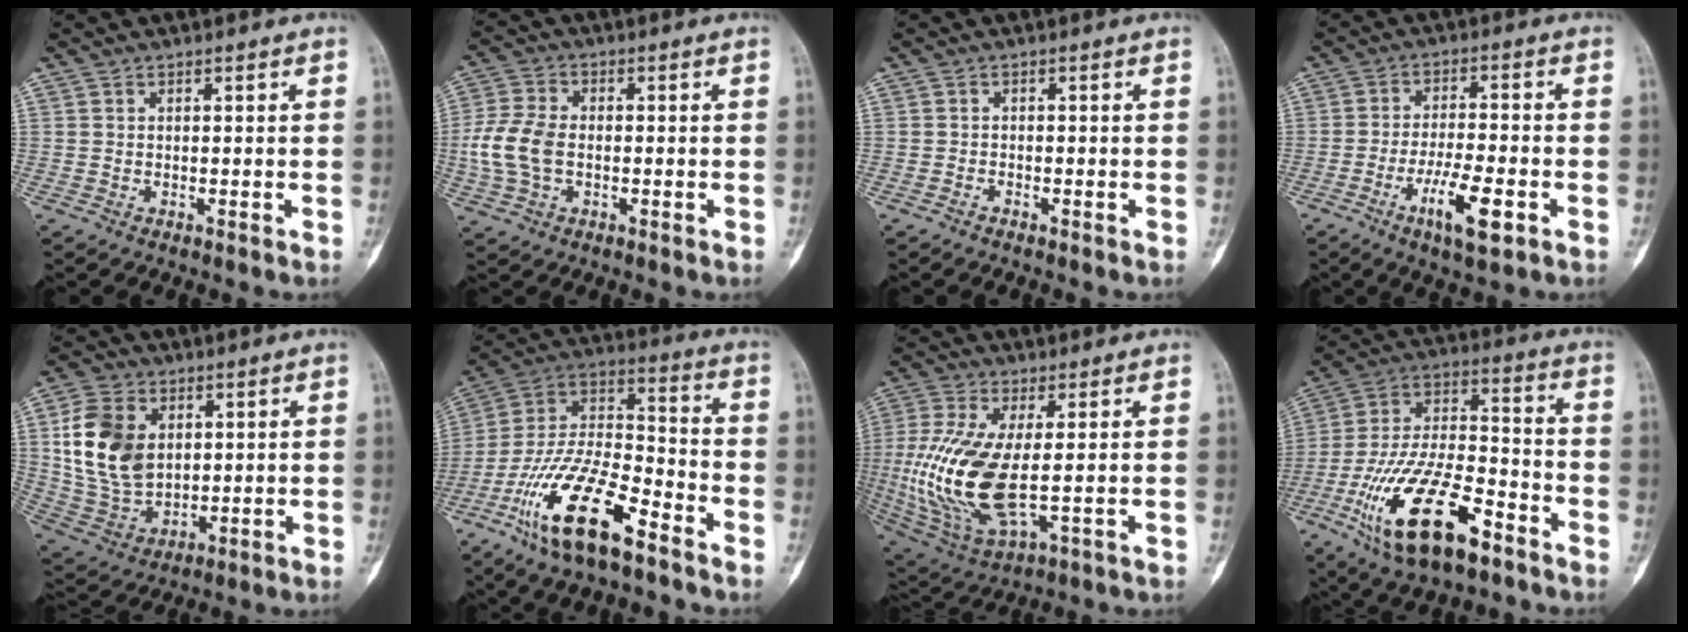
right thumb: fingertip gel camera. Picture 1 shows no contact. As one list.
[{"total": 9.2, "force": [-1.0, 5.9, 7.0], "torque": [-0.154, 0.011, -0.023]}, {"total": 0.6, "force": [-0.5, 0.2, 0.1], "torque": [-0.004, 0.003, -0.012]}, {"total": 9.4, "force": [-4.1, 2.6, 8.0], "torque": [-0.150, 0.010, -0.069]}, {"total": 15.6, "force": [3.4, 10.9, 10.6], "torque": [-0.186, -0.009, 0.076]}, {"total": 19.9, "force": [-11.6, 6.9, 14.7], "torque": [-0.292, 0.062, -0.220]}, {"total": 18.0, "force": [-0.8, 7.5, 16.3], "torque": [-0.369, -0.013, 0.002]}, {"total": 21.6, "force": [-11.0, 8.9, 16.3], "torque": [-0.322, 0.054, -0.196]}]